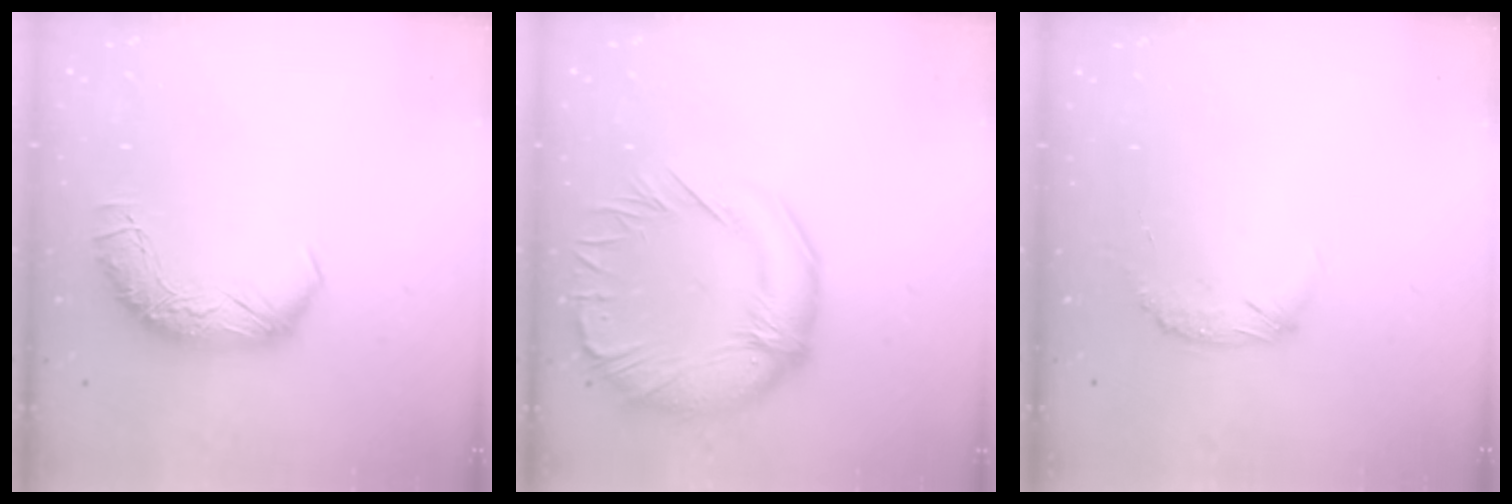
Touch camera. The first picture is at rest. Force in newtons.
{"total": 7.3, "press": 6.8, "slide": 2.8}
{"total": 5.0, "press": 4.9, "slide": 1.3}